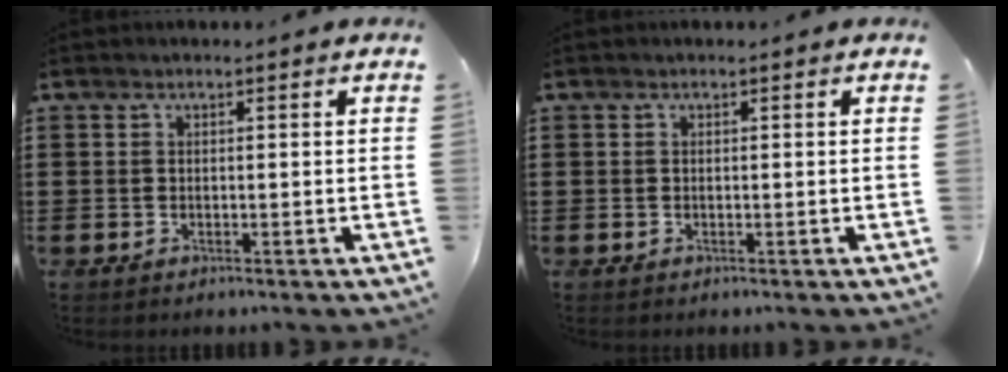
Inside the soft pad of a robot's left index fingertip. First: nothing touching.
{"total": 0.0}